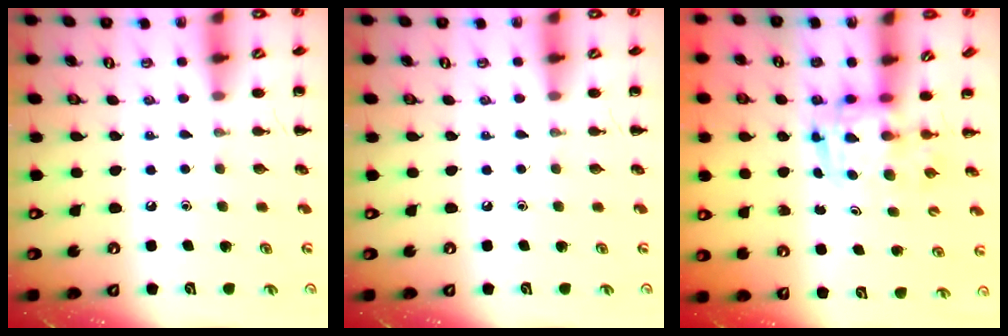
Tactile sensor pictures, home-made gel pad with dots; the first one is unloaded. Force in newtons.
{"total": 0.0}
{"total": 3.0, "press": 3.0, "slide": 0.5}